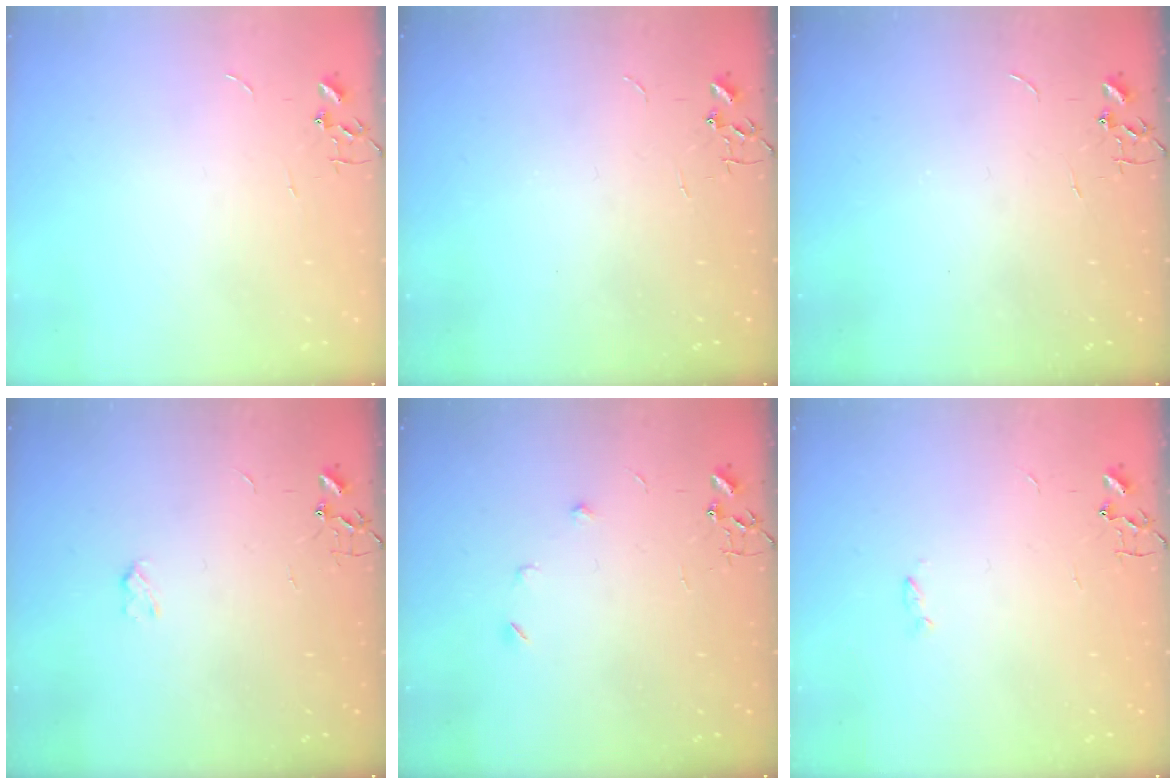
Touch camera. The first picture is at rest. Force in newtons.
{"total": 0.0}
{"total": 0.0}
{"total": 2.6, "press": 2.6, "slide": 0.5}
{"total": 5.7, "press": 5.7, "slide": 0.7}
{"total": 1.8, "press": 1.7, "slide": 0.4}